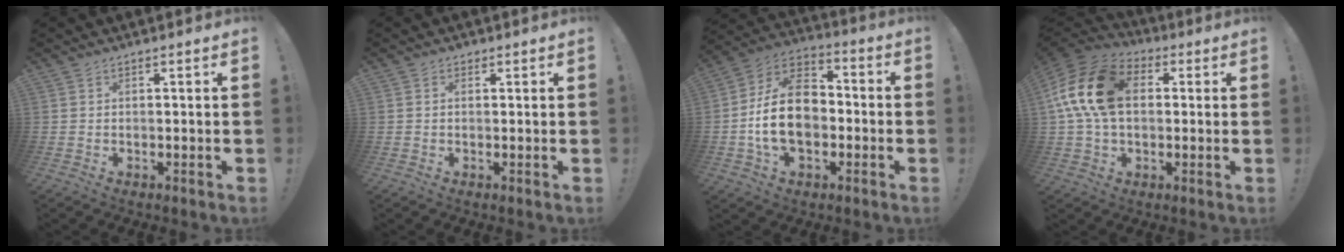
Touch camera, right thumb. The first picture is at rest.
{"total": 0.6, "force": [0.4, 0.4, 0.2], "torque": [0.004, -0.003, 0.005]}
{"total": 18.4, "force": [-2.1, 12.8, 13.1], "torque": [-0.217, 0.020, -0.028]}
{"total": 18.9, "force": [3.5, 12.6, 13.7], "torque": [-0.257, 0.015, 0.064]}